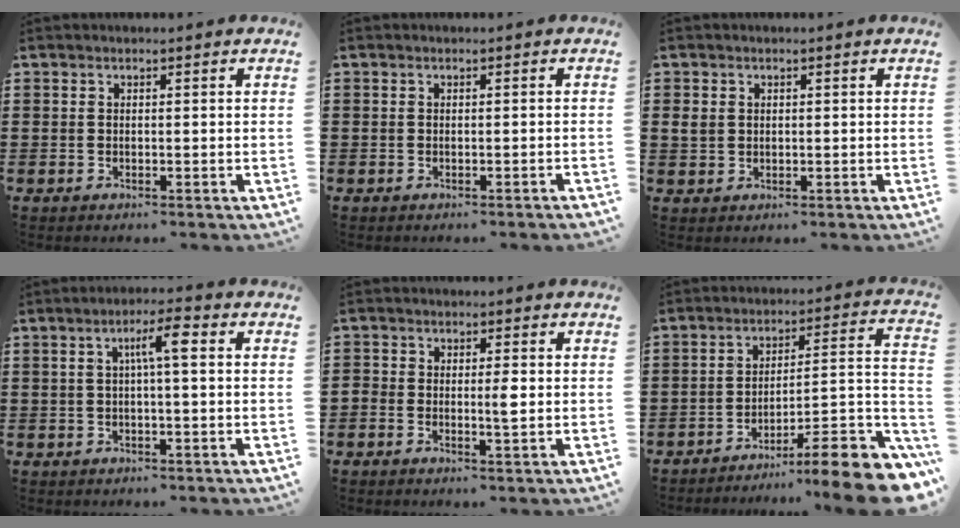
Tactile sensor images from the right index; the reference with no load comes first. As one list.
[{"total": 0.7, "force": [-0.6, 0.0, 0.2], "torque": [-0.005, -0.004, -0.012]}, {"total": 1.7, "force": [0.3, 1.5, 0.9], "torque": [-0.021, 0.006, 0.004]}, {"total": 4.7, "force": [0.5, 0.8, 4.6], "torque": [-0.079, 0.007, 0.002]}, {"total": 2.3, "force": [-0.5, 0.7, 2.2], "torque": [-0.041, 0.002, -0.011]}, {"total": 10.5, "force": [-7.4, 0.7, 7.4], "torque": [-0.090, 0.000, -0.140]}]